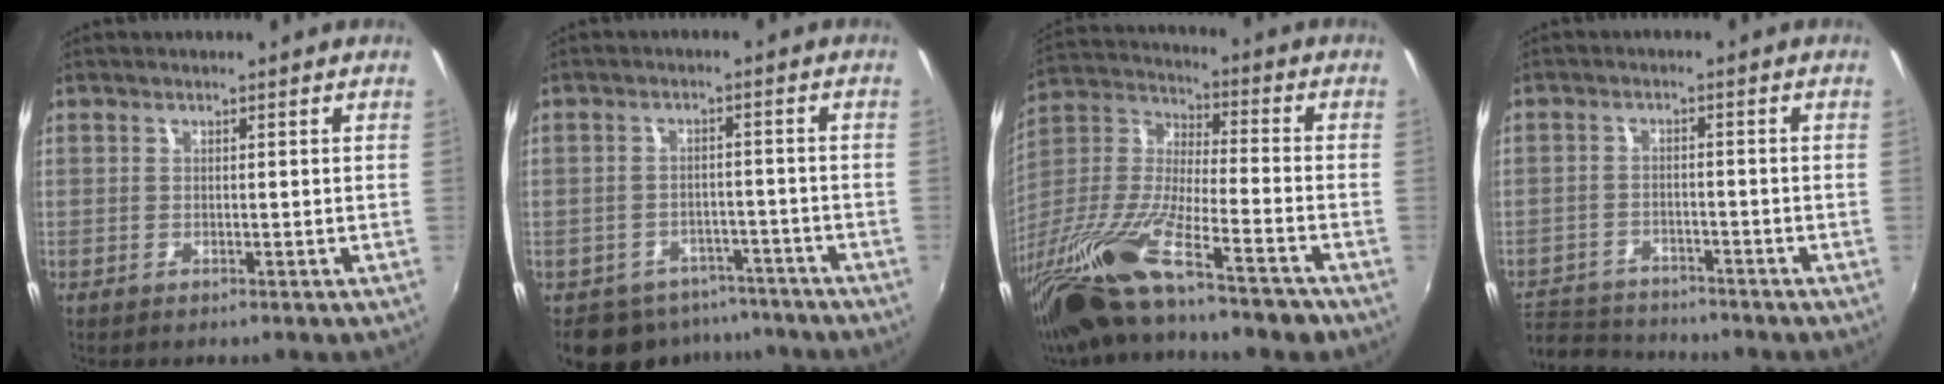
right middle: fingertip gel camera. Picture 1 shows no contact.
{"total": 9.7, "force": [-7.4, 5.9, 2.5], "torque": [-0.057, 0.010, -0.088]}
{"total": 22.7, "force": [-16.3, 3.3, 15.5], "torque": [-0.302, -0.049, -0.298]}
{"total": 9.6, "force": [-8.7, 3.6, 1.9], "torque": [-0.068, 0.006, -0.148]}